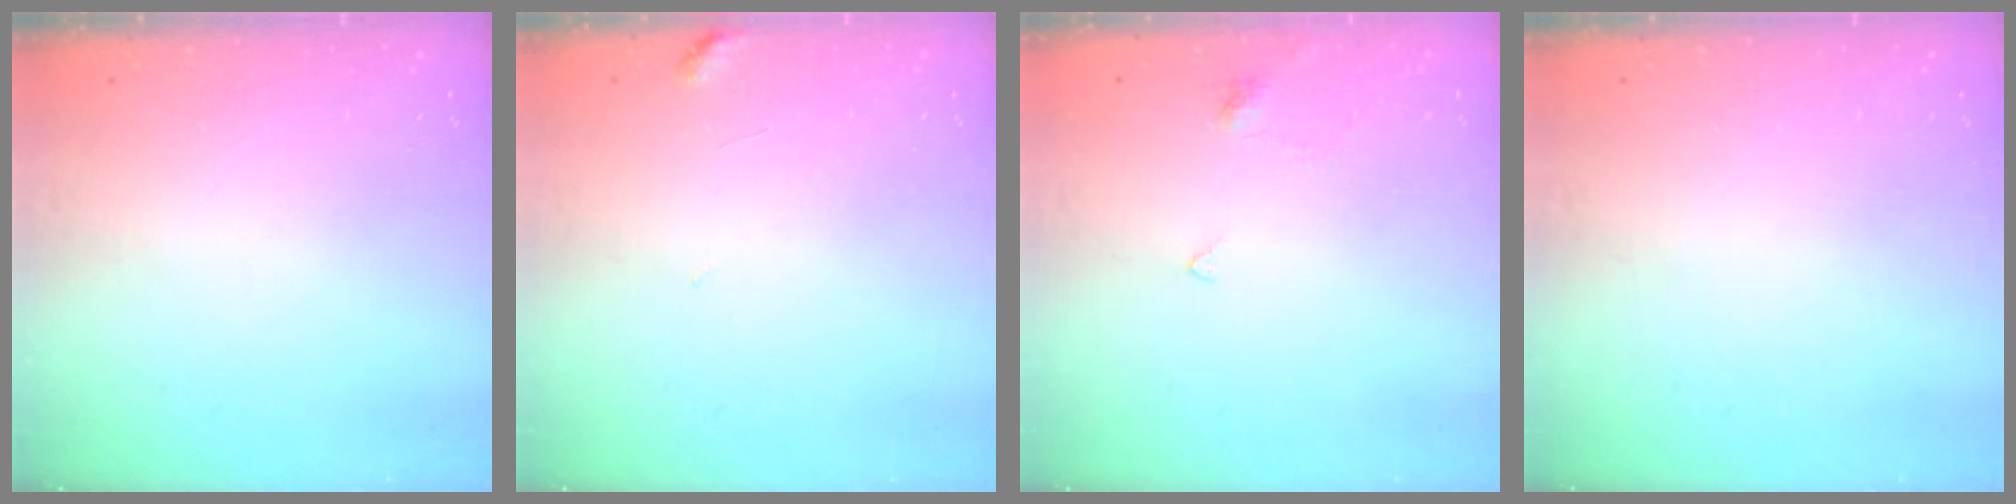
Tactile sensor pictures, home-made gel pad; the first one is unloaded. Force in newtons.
{"total": 3.5, "press": 3.5, "slide": 0.3}
{"total": 2.4, "press": 2.4, "slide": 0.5}
{"total": 0.0}